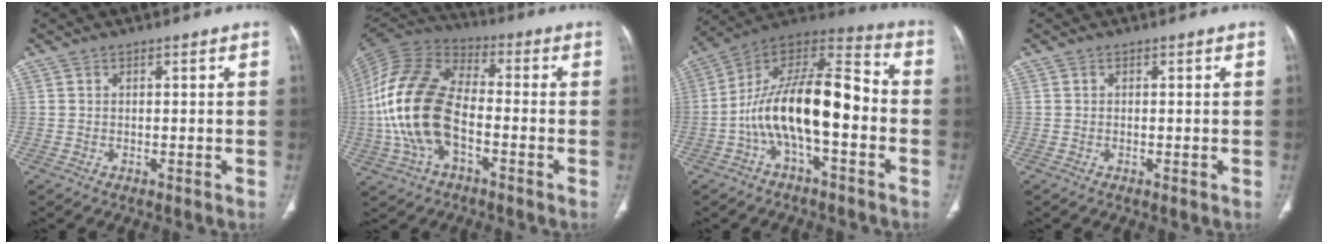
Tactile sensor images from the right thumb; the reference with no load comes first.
{"total": 18.2, "force": [-3.4, 10.3, 14.6], "torque": [-0.301, 0.028, -0.067]}
{"total": 18.7, "force": [-3.9, 7.9, 16.5], "torque": [-0.274, 0.070, -0.071]}
{"total": 0.0}